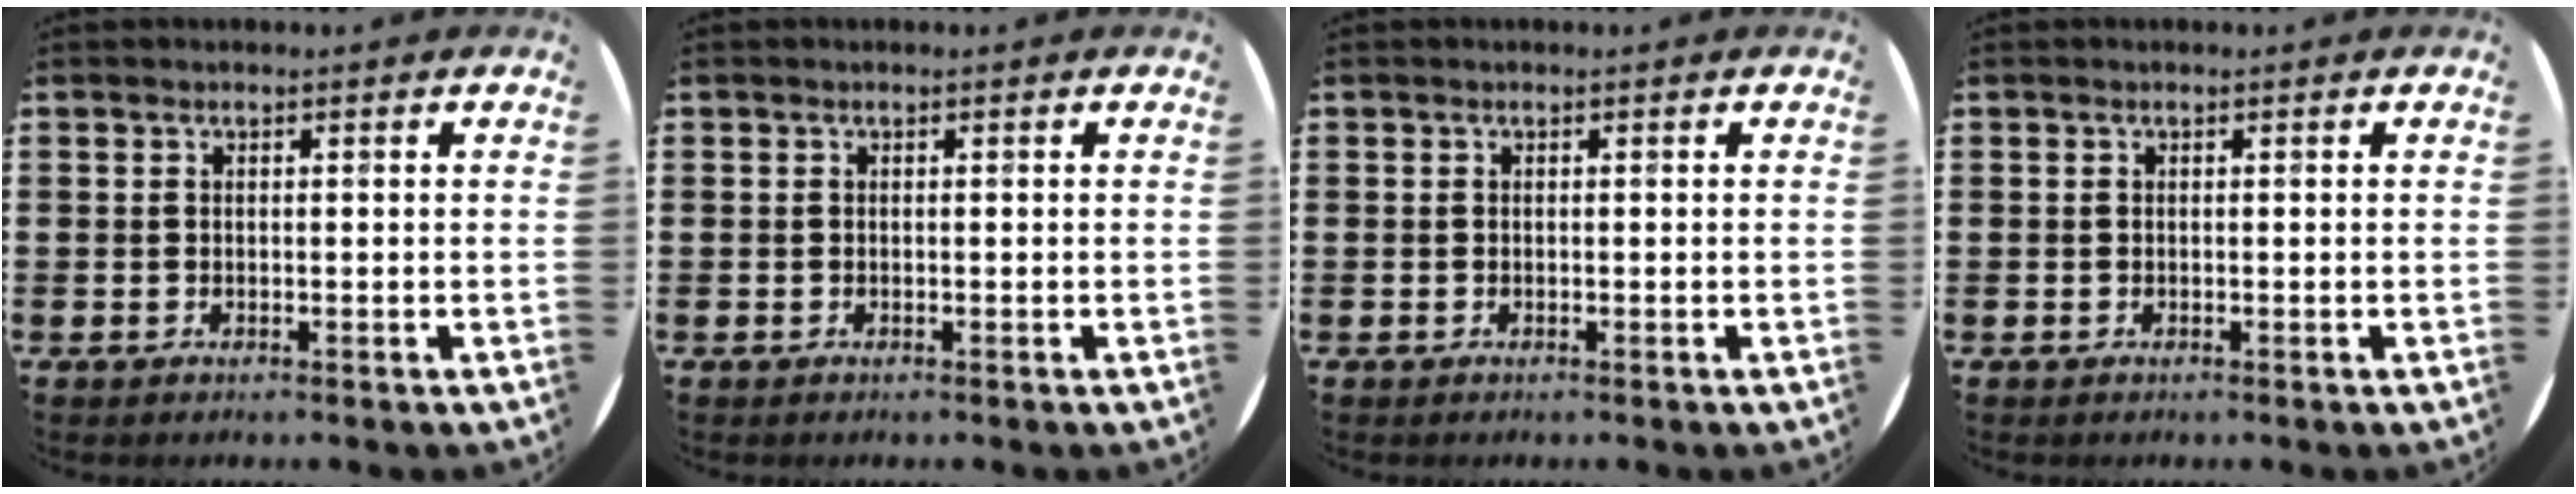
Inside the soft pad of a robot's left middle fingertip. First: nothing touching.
{"total": 0.0}
{"total": 0.0}
{"total": 0.0}